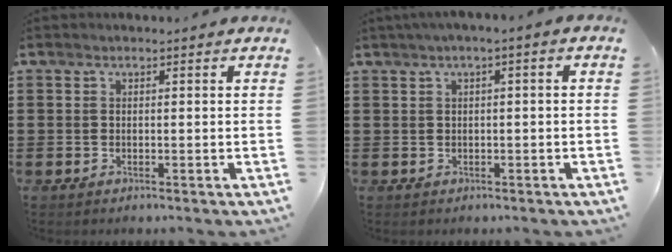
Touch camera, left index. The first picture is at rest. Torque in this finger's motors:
{"motor_torque": [1.21, -0.93, 0.78, 0.18]}